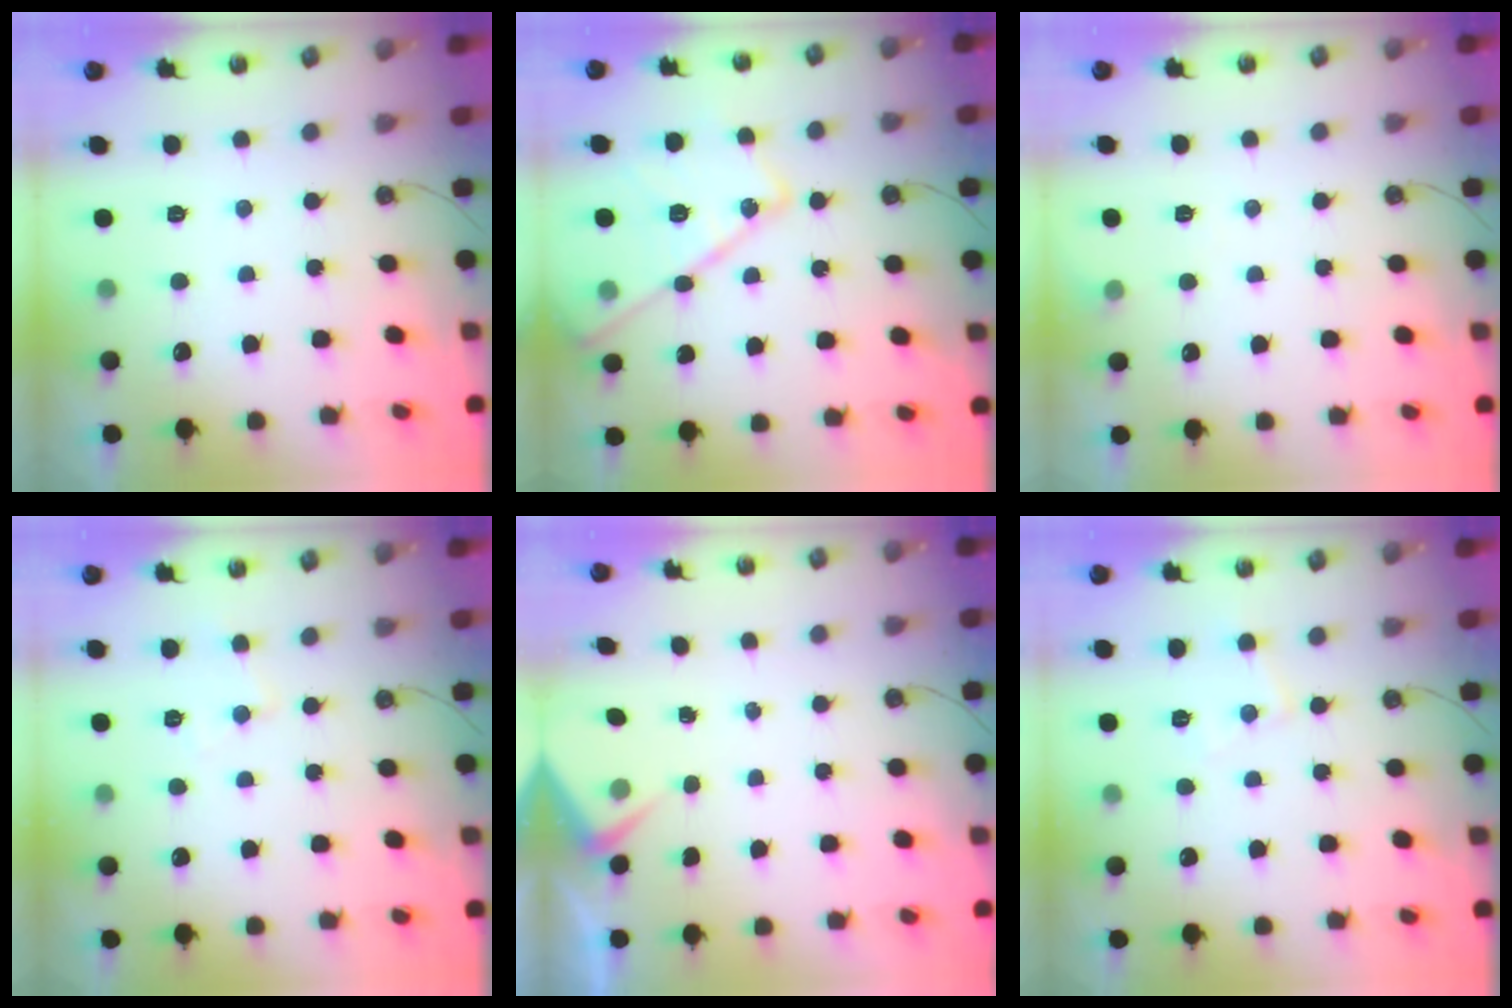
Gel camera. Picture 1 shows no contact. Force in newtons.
{"total": 17.5, "press": 17.4, "slide": 1.6}
{"total": 3.8, "press": 3.8, "slide": 0.7}
{"total": 5.6, "press": 5.6, "slide": 0.8}
{"total": 3.1, "press": 3.1, "slide": 0.5}
{"total": 6.2, "press": 6.2, "slide": 0.4}